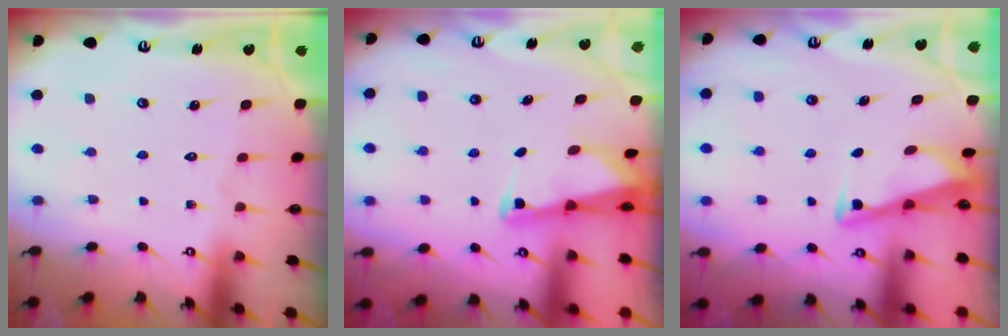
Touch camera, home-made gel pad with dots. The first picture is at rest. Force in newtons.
{"total": 2.4, "press": 2.4, "slide": 0.3}
{"total": 3.4, "press": 3.4, "slide": 0.4}